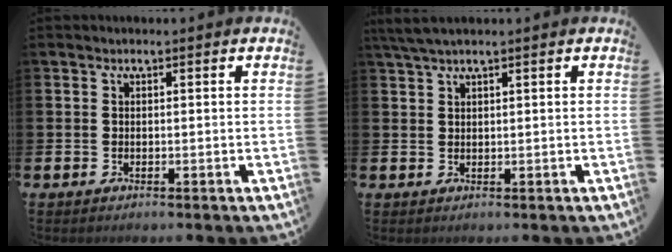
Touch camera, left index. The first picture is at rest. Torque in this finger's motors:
{"motor_torque": [0.18, 0.04, 0.27, 0.08]}